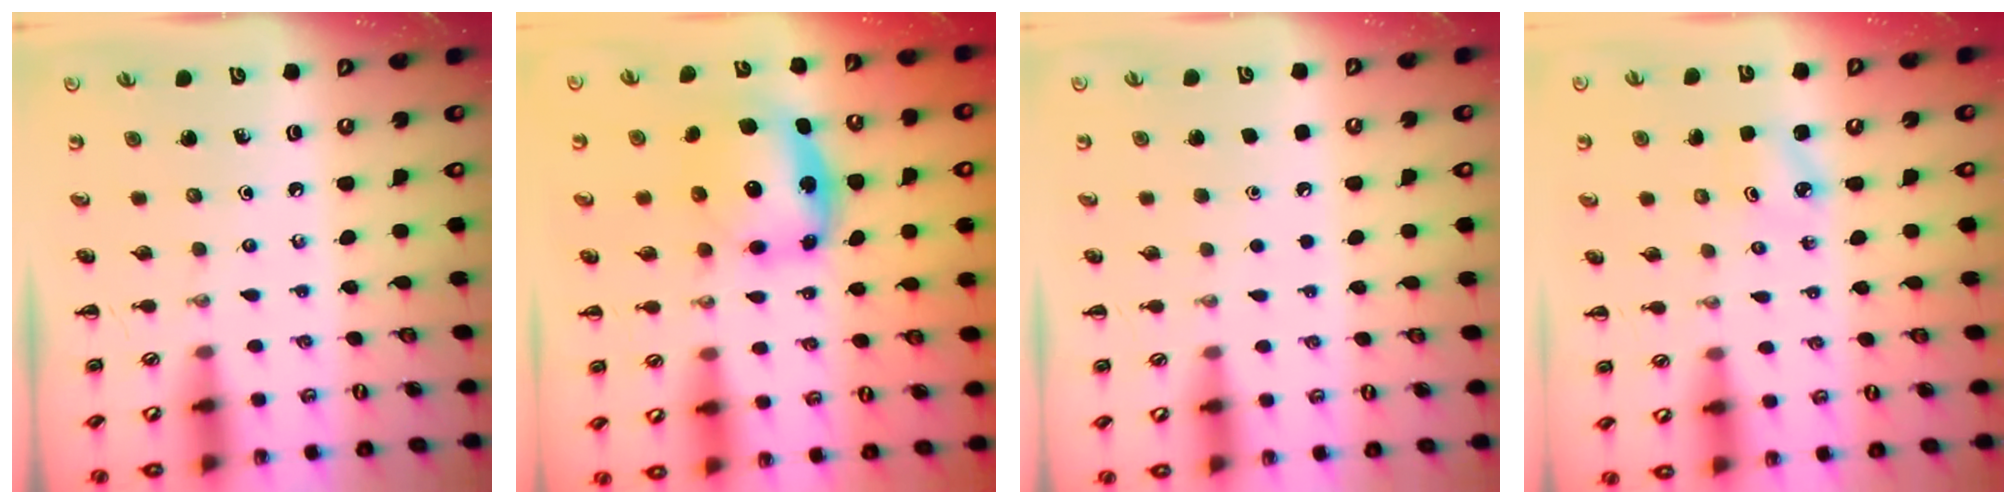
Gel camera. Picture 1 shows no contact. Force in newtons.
{"total": 5.8, "press": 5.7, "slide": 1.2}
{"total": 1.6, "press": 1.6, "slide": 0.1}
{"total": 1.9, "press": 1.9, "slide": 0.4}